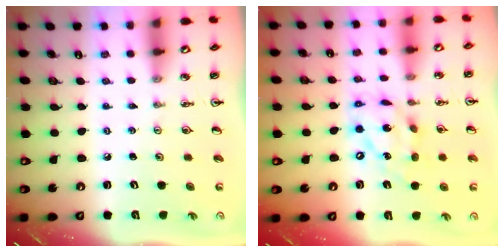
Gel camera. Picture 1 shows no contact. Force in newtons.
{"total": 16.1, "press": 16.0, "slide": 1.8}